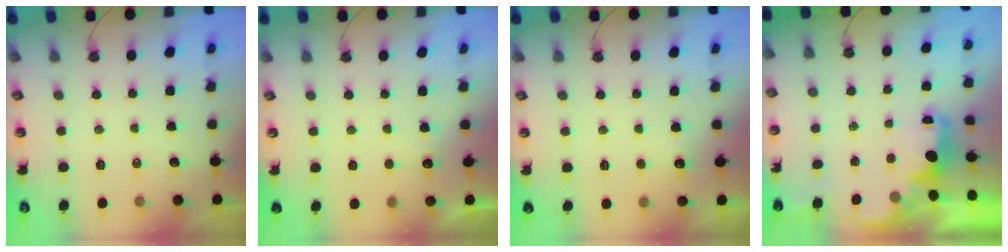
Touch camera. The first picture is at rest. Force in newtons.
{"total": 5.2, "press": 5.1, "slide": 1.2}
{"total": 3.2, "press": 3.0, "slide": 0.9}
{"total": 2.1, "press": 2.0, "slide": 0.8}